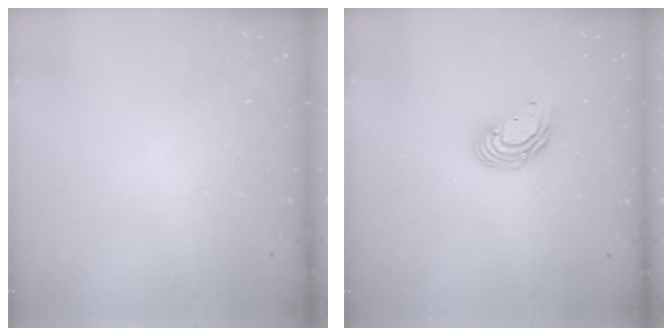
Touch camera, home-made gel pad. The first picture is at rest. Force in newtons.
{"total": 9.1, "press": 9.1, "slide": 1.1}